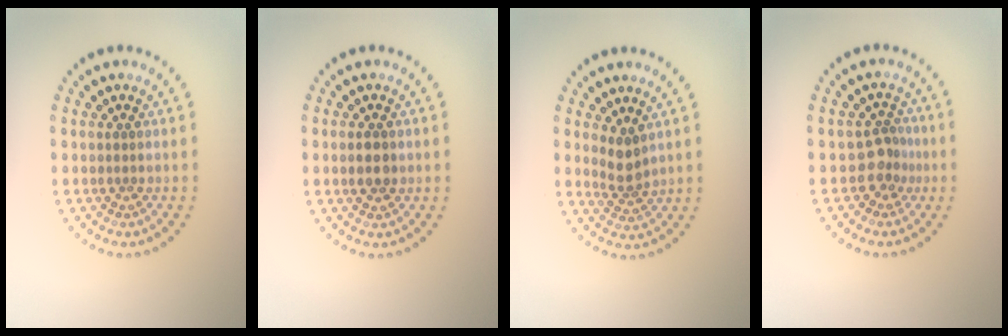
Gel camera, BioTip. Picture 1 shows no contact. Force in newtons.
{"total": 1.8, "press": 1.8, "slide": 0.2}
{"total": 2.3, "press": 1.8, "slide": 1.5}
{"total": 2.3, "press": 1.8, "slide": 1.6}